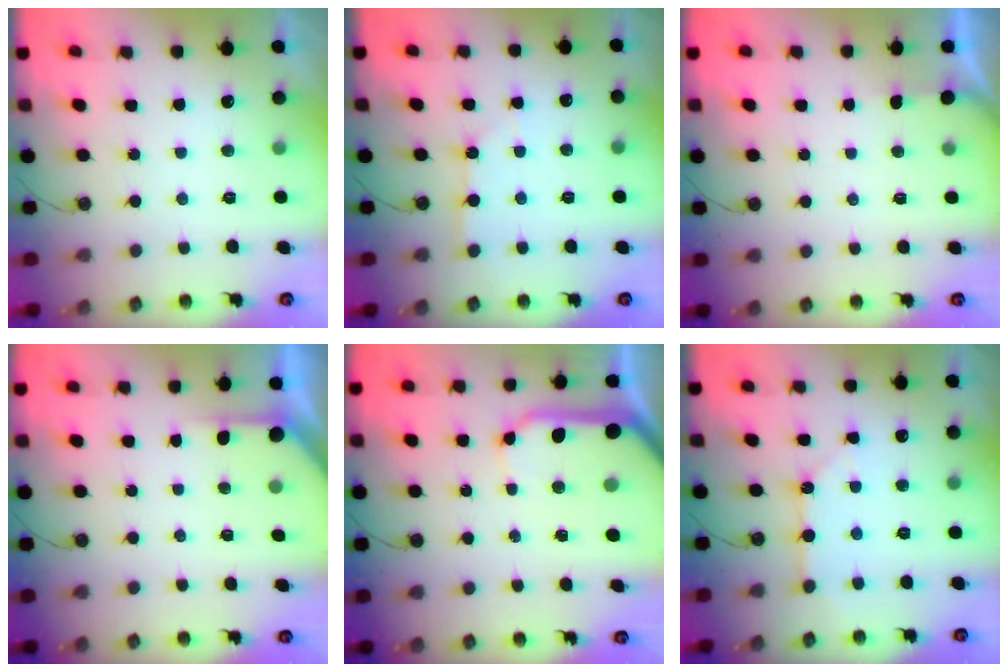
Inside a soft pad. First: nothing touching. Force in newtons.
{"total": 2.1, "press": 2.1, "slide": 0.3}
{"total": 1.3, "press": 1.2, "slide": 0.2}
{"total": 2.6, "press": 2.6, "slide": 0.3}
{"total": 11.8, "press": 11.7, "slide": 1.5}
{"total": 3.1, "press": 3.1, "slide": 0.4}